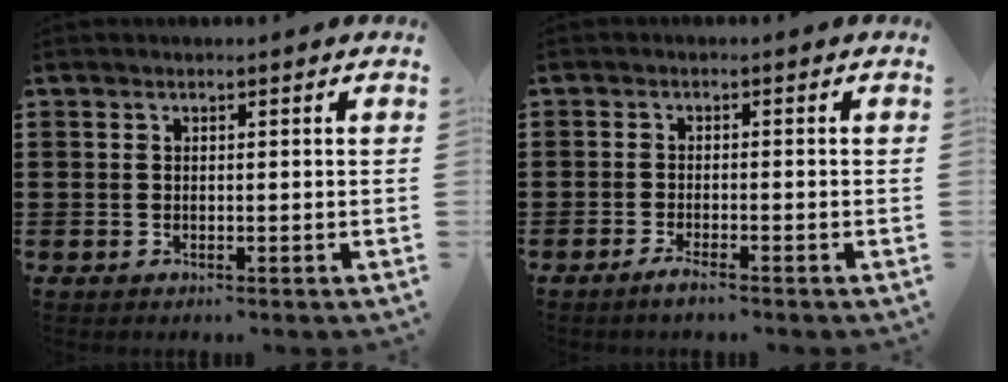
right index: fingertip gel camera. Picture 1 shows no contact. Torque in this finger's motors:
{"motor_torque": [1.10, 1.04, 0.02, 0.01]}